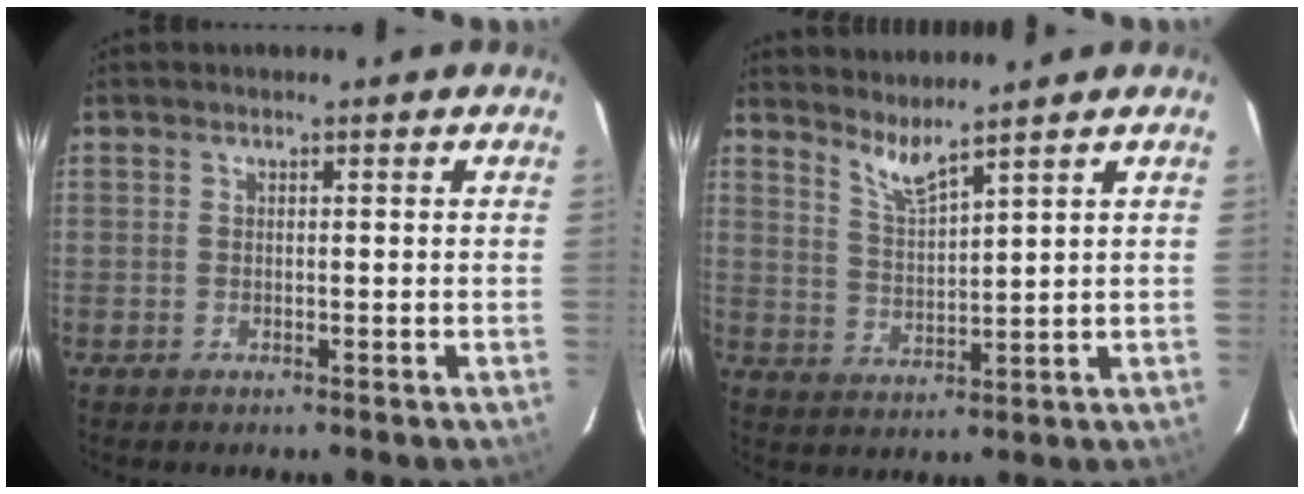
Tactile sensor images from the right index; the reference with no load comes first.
{"total": 4.8, "force": [4.2, -0.4, 2.3], "torque": [-0.049, -0.008, 0.085]}